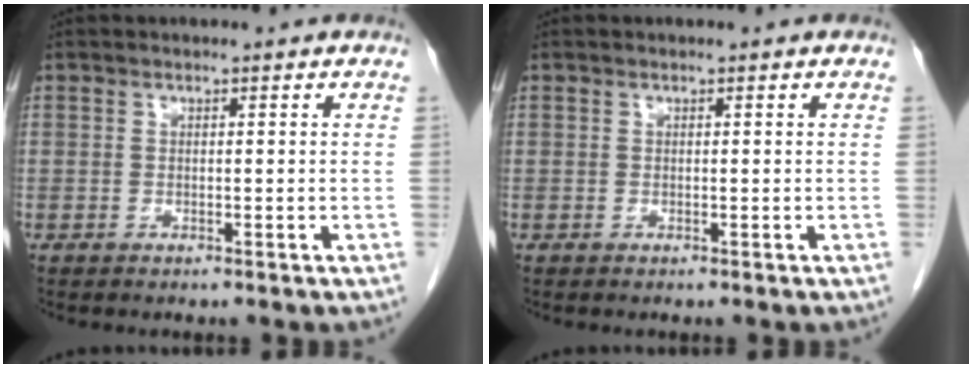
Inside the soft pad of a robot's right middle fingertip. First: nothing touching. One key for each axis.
{"total": 0.0}